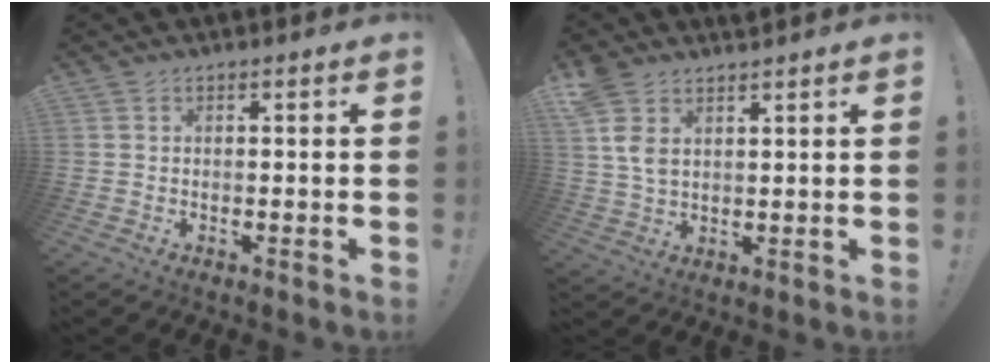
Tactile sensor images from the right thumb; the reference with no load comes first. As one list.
[{"total": 6.6, "force": [4.0, 3.6, 3.8], "torque": [-0.074, -0.017, 0.074]}]